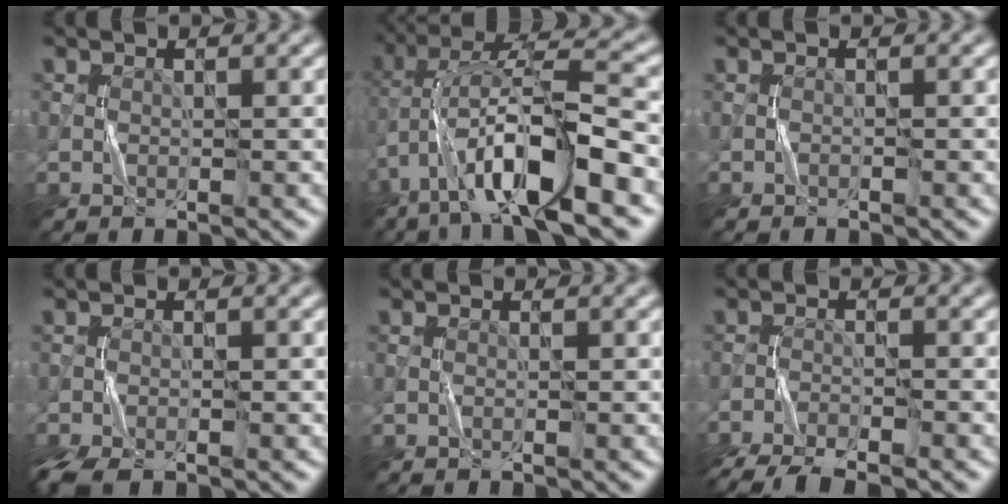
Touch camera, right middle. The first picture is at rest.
{"total": 11.8, "force": [-4.6, 3.1, 10.3], "torque": [-0.193, 0.027, -0.082]}
{"total": 0.5, "force": [-0.5, 0.0, 0.3], "torque": [-0.005, 0.002, -0.009]}
{"total": 3.0, "force": [-2.2, 0.7, 1.9], "torque": [-0.045, -0.010, -0.046]}
{"total": 0.0}
{"total": 6.6, "force": [-5.8, 1.1, 2.8], "torque": [-0.057, -0.025, -0.102]}